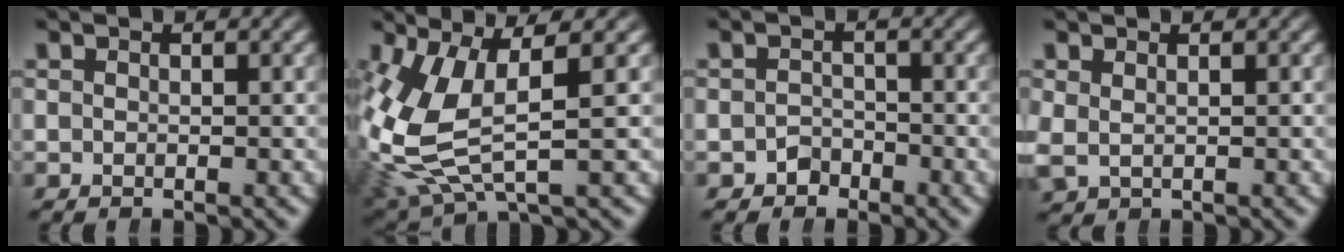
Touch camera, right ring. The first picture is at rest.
{"total": 7.3, "force": [0.4, 4.2, 6.0], "torque": [-0.156, -0.023, 0.024]}
{"total": 1.6, "force": [-1.3, 0.9, -0.3], "torque": [0.002, -0.006, -0.020]}
{"total": 1.1, "force": [0.6, 0.8, 0.6], "torque": [-0.026, -0.013, 0.020]}